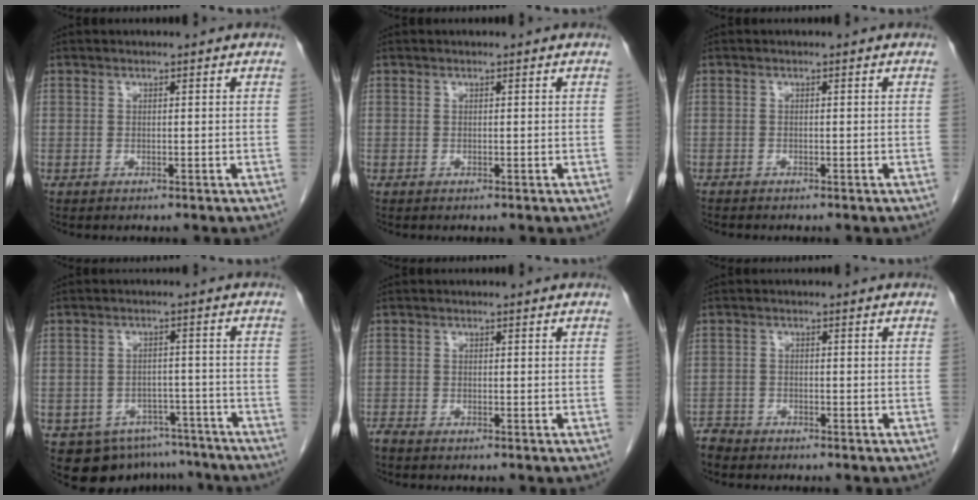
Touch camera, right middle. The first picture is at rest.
{"total": 0.0}
{"total": 1.0, "force": [-0.9, 0.1, 0.4], "torque": [-0.010, -0.004, -0.013]}
{"total": 9.8, "force": [-7.5, 6.0, 2.1], "torque": [-0.023, 0.017, -0.094]}
{"total": 0.9, "force": [-0.9, 0.0, 0.3], "torque": [-0.014, -0.005, -0.019]}
{"total": 2.1, "force": [-2.0, 0.4, -0.1], "torque": [0.002, -0.006, -0.039]}